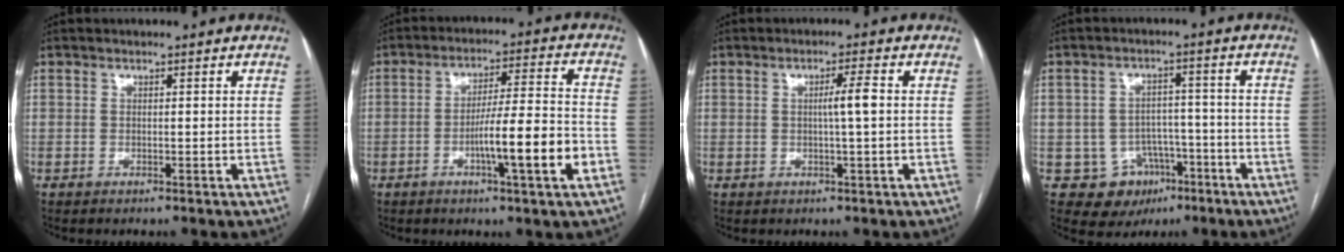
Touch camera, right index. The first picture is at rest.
{"total": 11.0, "force": [-3.8, -0.1, 10.3], "torque": [-0.167, 0.001, -0.060]}
{"total": 3.1, "force": [0.2, -0.3, 3.1], "torque": [-0.053, 0.002, 0.003]}
{"total": 7.6, "force": [-3.2, 6.7, 1.4], "torque": [-0.008, 0.017, -0.034]}